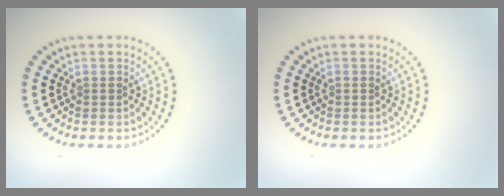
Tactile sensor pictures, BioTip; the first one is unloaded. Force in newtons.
{"total": 0.0}